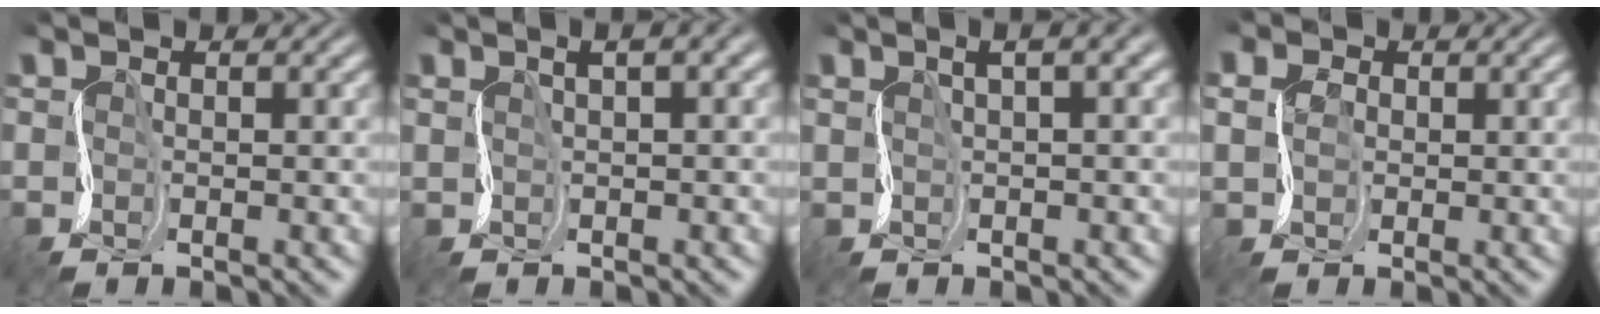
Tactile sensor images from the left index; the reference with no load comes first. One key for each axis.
{"total": 2.7, "fx": 1.3, "fy": 0.5, "fz": 2.3, "tx": -0.026, "ty": 0.011, "tz": 0.025}
{"total": 3.6, "fx": 1.7, "fy": 0.8, "fz": 3.1, "tx": -0.032, "ty": 0.013, "tz": 0.027}
{"total": 2.2, "fx": 1.0, "fy": 1.9, "fz": 0.4, "tx": -0.012, "ty": 0.007, "tz": 0.013}